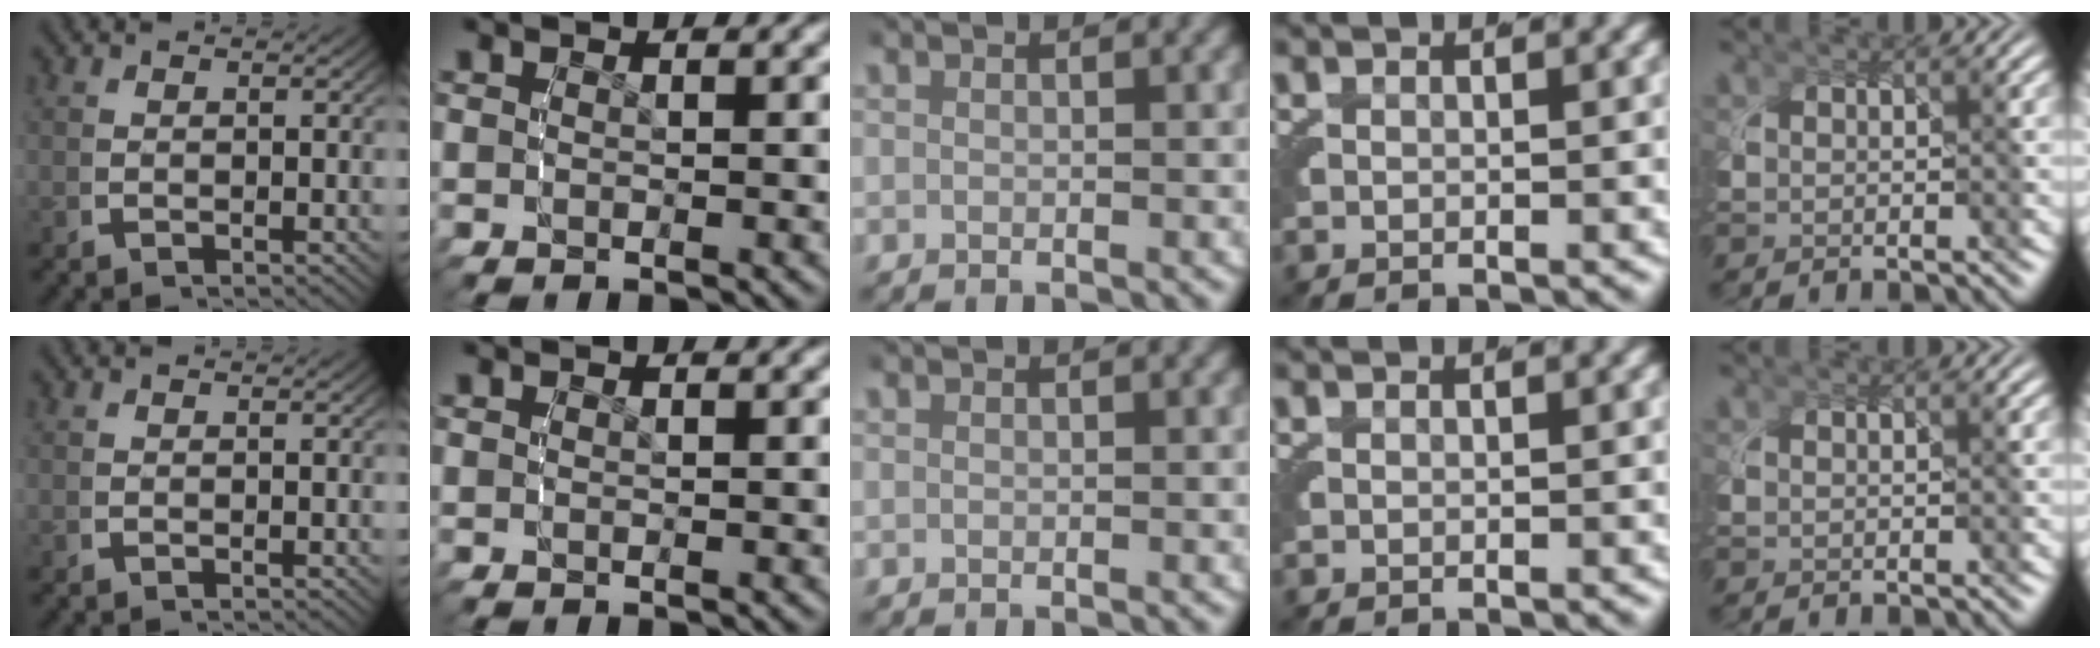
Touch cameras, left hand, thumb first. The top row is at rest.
{}